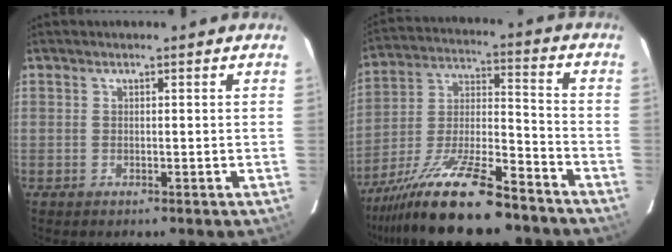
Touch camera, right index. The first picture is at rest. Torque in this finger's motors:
{"motor_torque": [0.91, -1.23, 0.57, 0.21]}